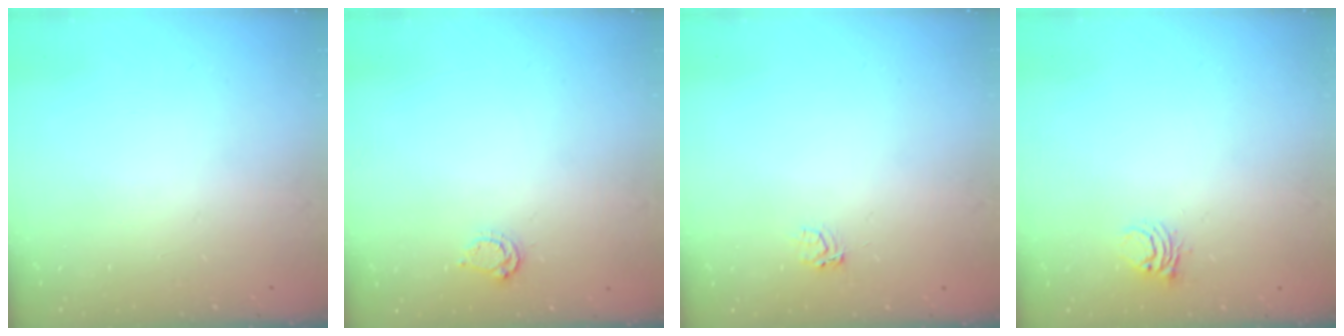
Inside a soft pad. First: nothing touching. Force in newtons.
{"total": 3.8, "press": 3.8, "slide": 0.4}
{"total": 3.1, "press": 3.1, "slide": 0.4}
{"total": 5.0, "press": 5.0, "slide": 0.4}